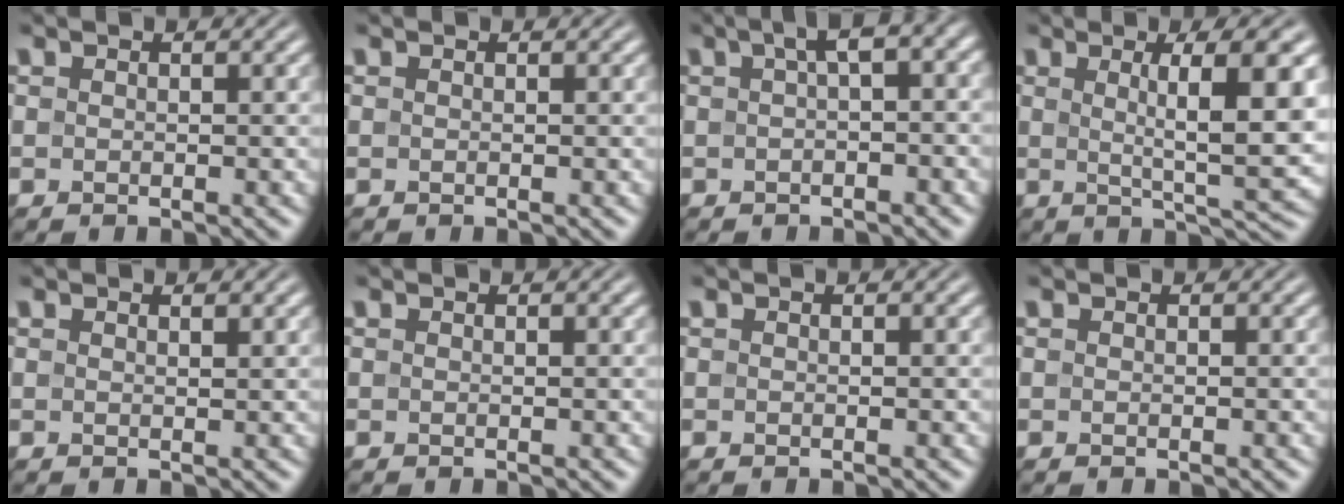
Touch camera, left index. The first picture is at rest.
{"total": 0.0}
{"total": 3.7, "force": [0.6, 1.1, 3.5], "torque": [-0.044, 0.017, 0.004]}
{"total": 8.3, "force": [1.6, 1.8, 8.0], "torque": [-0.106, 0.000, 0.026]}
{"total": 0.9, "force": [0.7, 0.1, 0.5], "torque": [-0.008, 0.000, 0.012]}
{"total": 0.5, "force": [0.3, 0.1, 0.5], "torque": [-0.006, 0.002, 0.004]}
{"total": 0.5, "force": [0.0, 0.0, 0.5], "torque": [-0.009, 0.003, -0.001]}
{"total": 0.0}